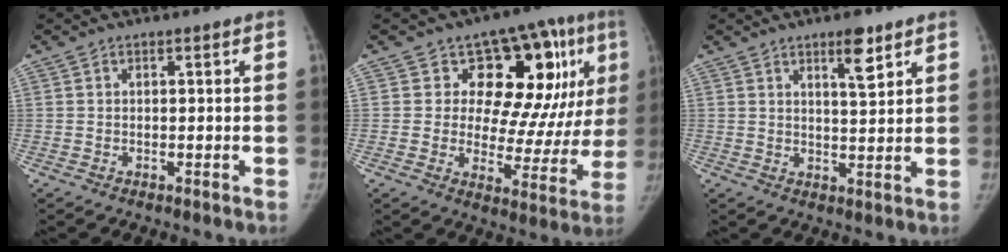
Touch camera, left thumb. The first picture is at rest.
{"total": 19.4, "force": [7.7, 10.7, 14.1], "torque": [-0.119, -0.021, 0.105]}
{"total": 5.6, "force": [3.5, 1.5, 4.0], "torque": [-0.051, -0.025, 0.055]}